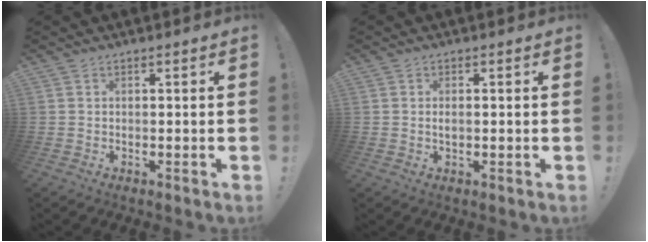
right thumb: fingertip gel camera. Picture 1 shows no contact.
{"total": 1.4, "force": [-0.1, 0.6, 1.2], "torque": [-0.023, 0.003, -0.004]}